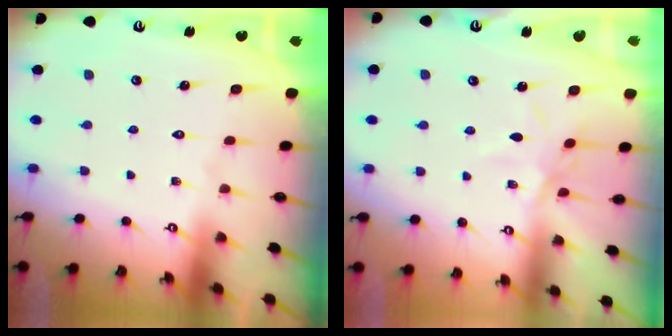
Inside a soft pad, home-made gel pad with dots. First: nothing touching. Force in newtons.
{"total": 5.1, "press": 5.0, "slide": 0.7}